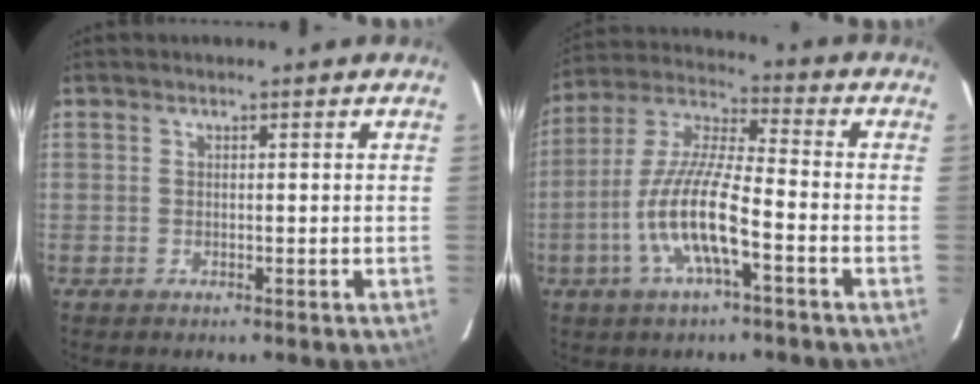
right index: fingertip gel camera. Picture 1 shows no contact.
{"total": 12.2, "force": [-4.8, 2.1, 11.0], "torque": [-0.230, -0.002, -0.095]}